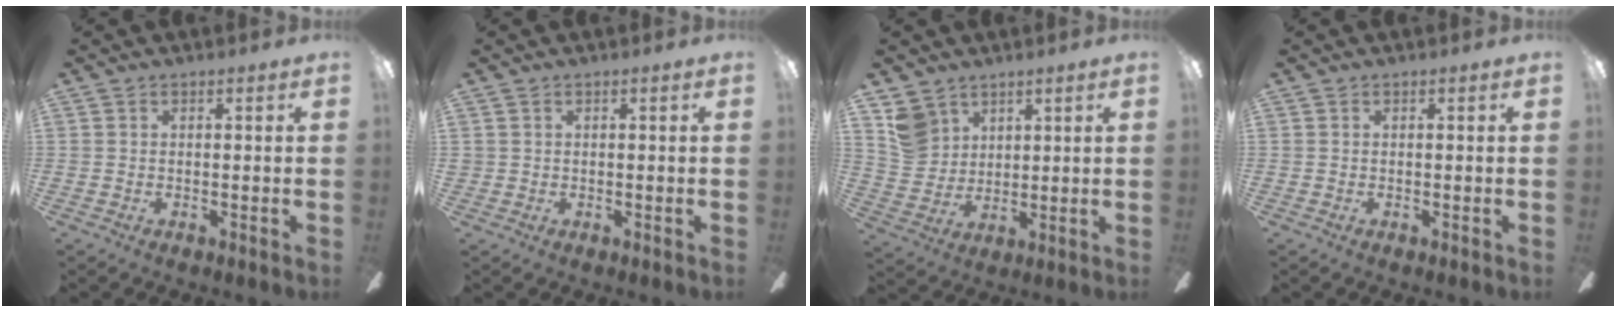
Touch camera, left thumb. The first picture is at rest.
{"total": 0.6, "force": [0.0, 0.6, -0.1], "torque": [0.002, 0.002, -0.001]}
{"total": 8.6, "force": [4.9, 6.7, 2.2], "torque": [-0.046, -0.013, 0.100]}
{"total": 0.0}